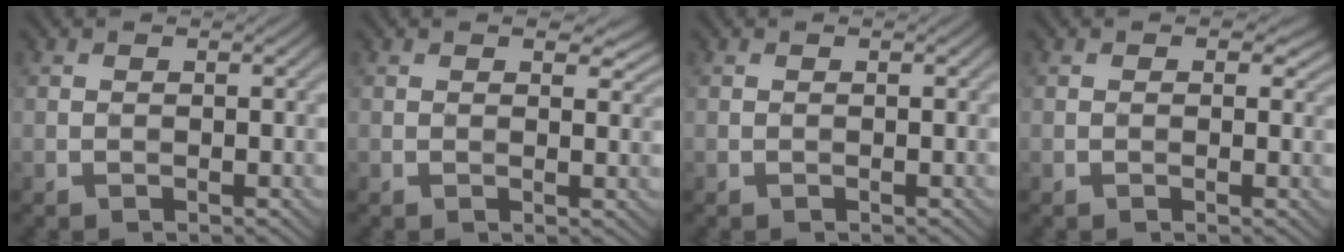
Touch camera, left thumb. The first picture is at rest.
{"total": 3.5, "force": [1.9, 1.6, 2.4], "torque": [-0.033, -0.003, 0.029]}
{"total": 0.0}
{"total": 1.9, "force": [0.6, 1.3, 1.3], "torque": [-0.023, -0.003, 0.006]}